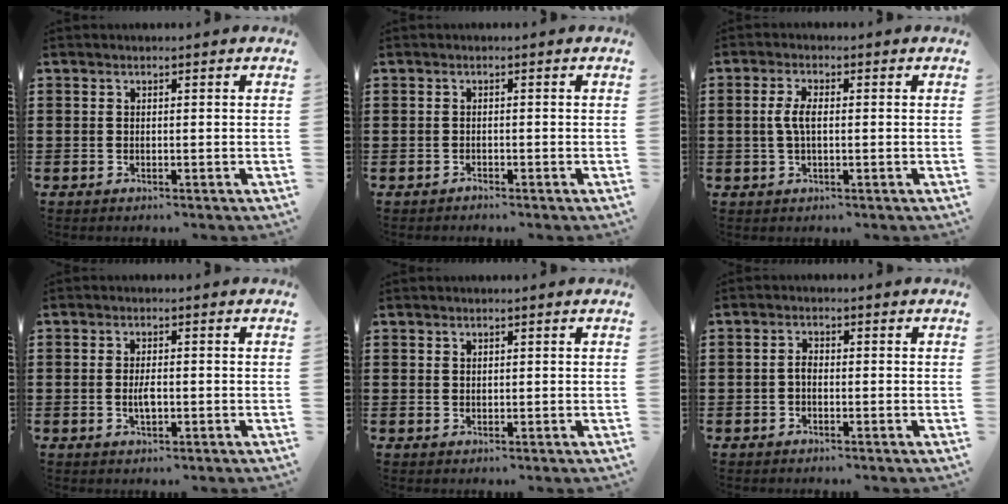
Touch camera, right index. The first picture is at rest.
{"total": 0.7, "force": [-0.6, 0.2, -0.1], "torque": [0.000, 0.003, -0.014]}
{"total": 3.5, "force": [0.0, 1.4, 3.2], "torque": [-0.078, -0.002, -0.006]}
{"total": 2.7, "force": [-0.4, 1.0, 2.5], "torque": [-0.046, 0.002, -0.006]}
{"total": 0.9, "force": [0.7, 0.5, 0.1], "torque": [-0.004, 0.002, 0.014]}
{"total": 1.5, "force": [-0.5, 0.9, 1.2], "torque": [-0.032, -0.001, -0.012]}